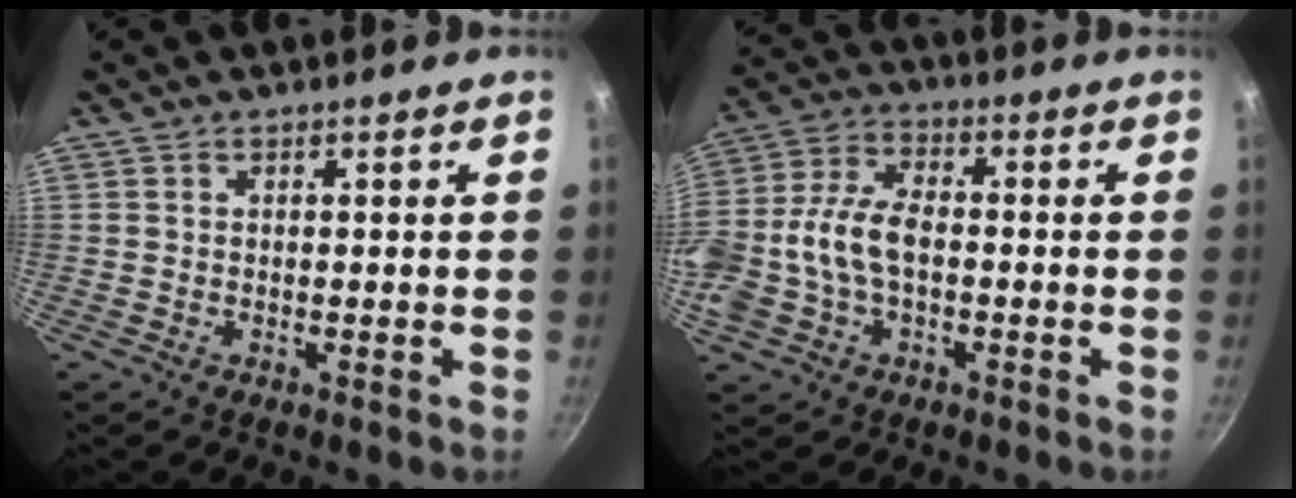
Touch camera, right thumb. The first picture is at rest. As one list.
[{"total": 13.4, "force": [-1.7, 8.2, 10.4], "torque": [-0.229, 0.033, -0.032]}]